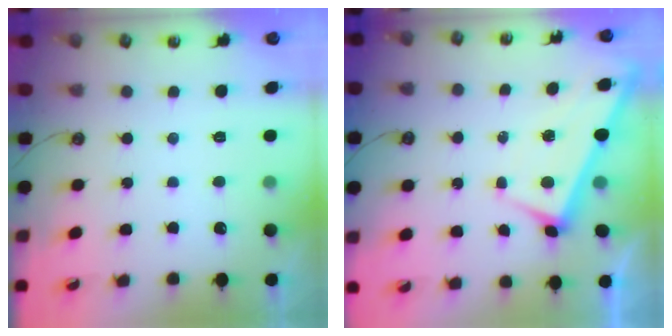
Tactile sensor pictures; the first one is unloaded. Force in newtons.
{"total": 2.9, "press": 2.9, "slide": 0.0}